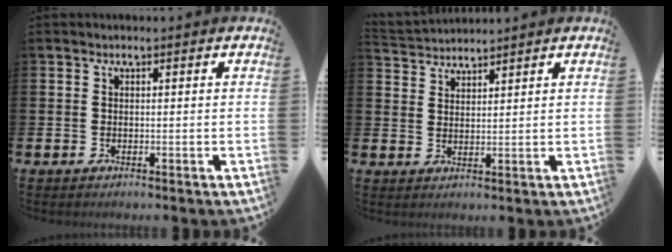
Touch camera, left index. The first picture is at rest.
{"total": 2.9, "force": [2.8, 0.3, -0.4], "torque": [0.003, -0.014, 0.052]}